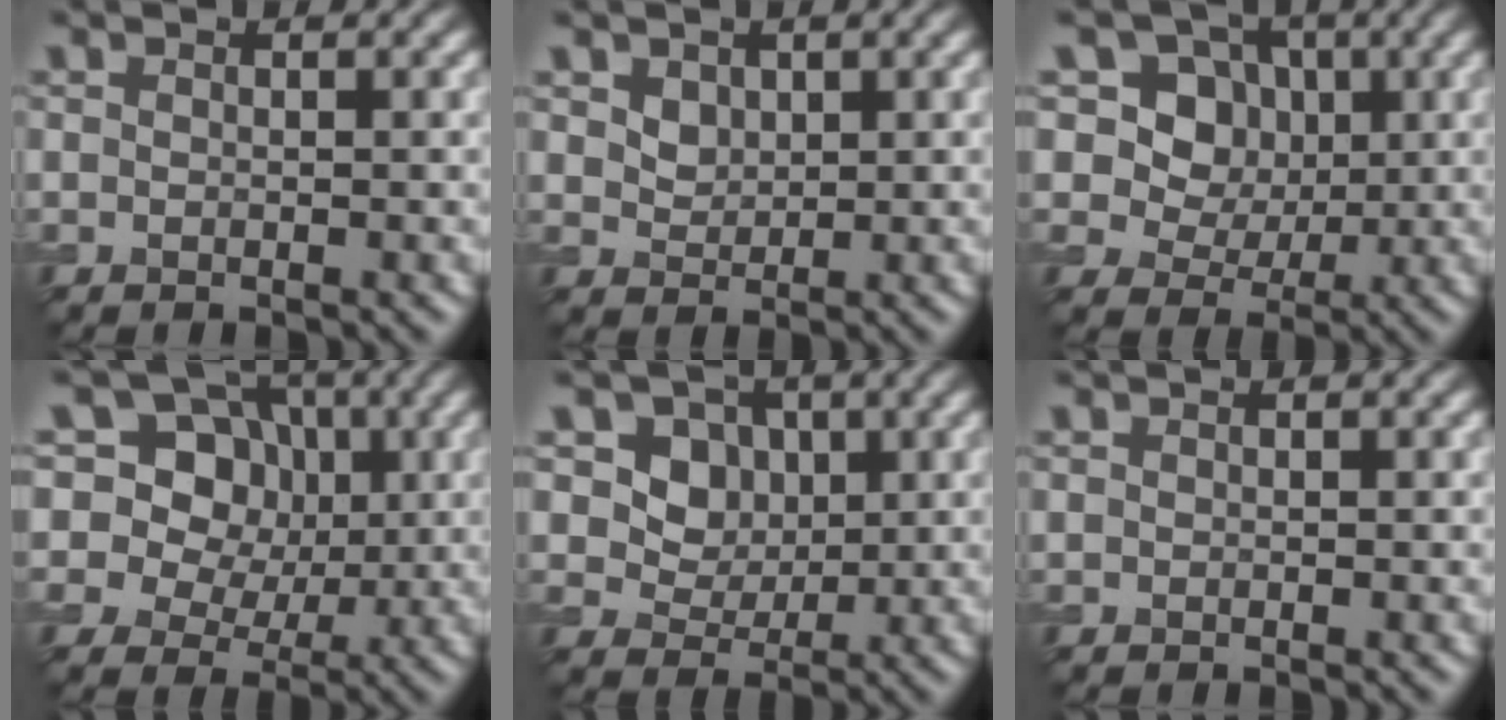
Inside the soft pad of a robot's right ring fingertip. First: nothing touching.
{"total": 2.3, "force": [1.5, 1.5, 0.8], "torque": [-0.019, 0.008, 0.032]}
{"total": 9.0, "force": [3.8, 7.4, 3.5], "torque": [-0.068, 0.015, 0.055]}
{"total": 10.9, "force": [4.0, 9.1, 4.3], "torque": [-0.096, 0.034, 0.061]}
{"total": 5.6, "force": [2.2, 4.5, 2.3], "torque": [-0.052, -0.005, 0.046]}
{"total": 0.0}